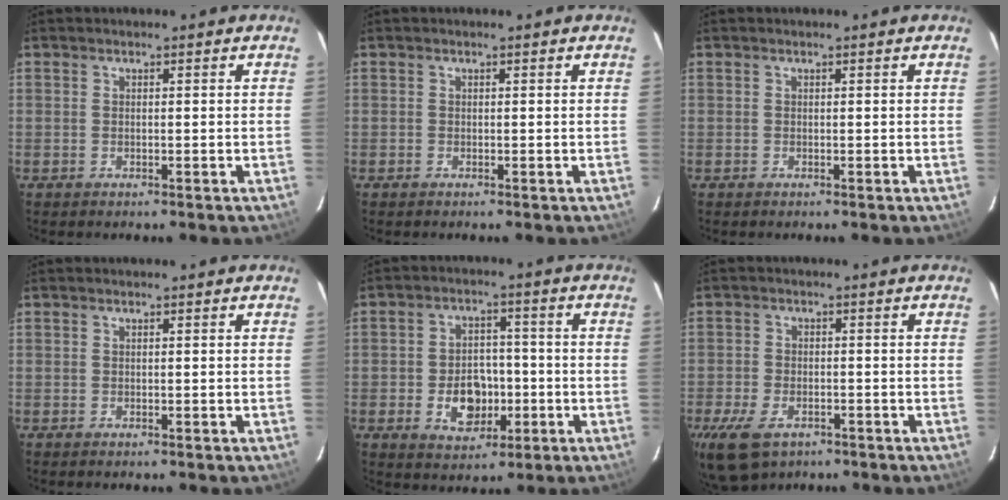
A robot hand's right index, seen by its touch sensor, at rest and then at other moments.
{"total": 0.0}
{"total": 0.0}
{"total": 0.0}
{"total": 8.9, "force": [-2.8, 6.3, 5.6], "torque": [-0.110, 0.012, -0.033]}
{"total": 9.8, "force": [-5.8, 5.6, 5.6], "torque": [-0.141, -0.022, -0.101]}